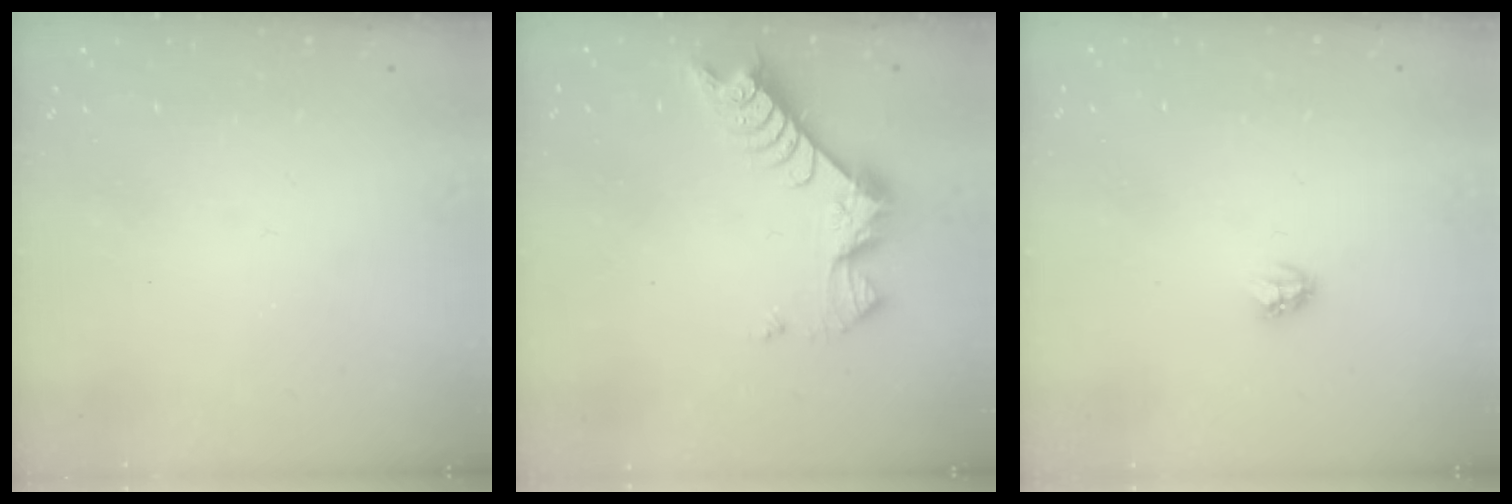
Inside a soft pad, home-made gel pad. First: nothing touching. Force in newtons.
{"total": 7.6, "press": 7.5, "slide": 0.7}
{"total": 2.8, "press": 2.8, "slide": 0.3}